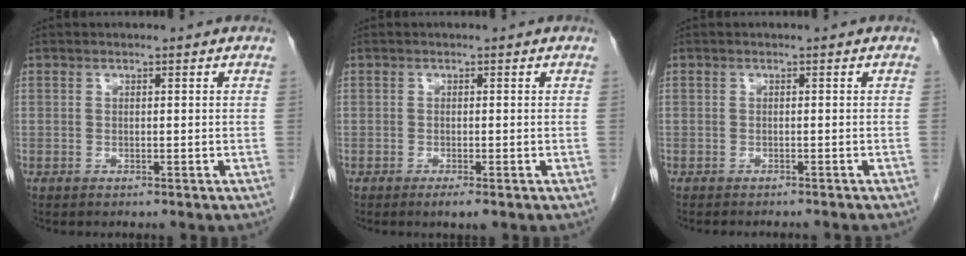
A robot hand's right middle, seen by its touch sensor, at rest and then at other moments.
{"total": 3.3, "force": [-2.2, 0.3, 2.5], "torque": [-0.039, -0.009, -0.033]}
{"total": 5.9, "force": [-5.3, 1.0, 2.3], "torque": [-0.021, -0.008, -0.064]}